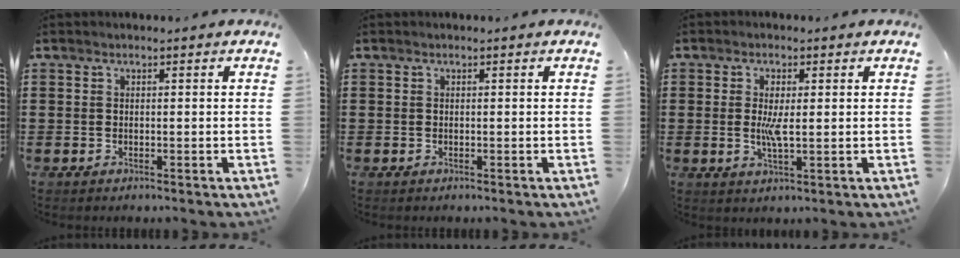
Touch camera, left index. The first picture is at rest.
{"total": 0.0}
{"total": 4.0, "force": [0.3, 1.2, 3.8], "torque": [-0.073, 0.002, 0.005]}